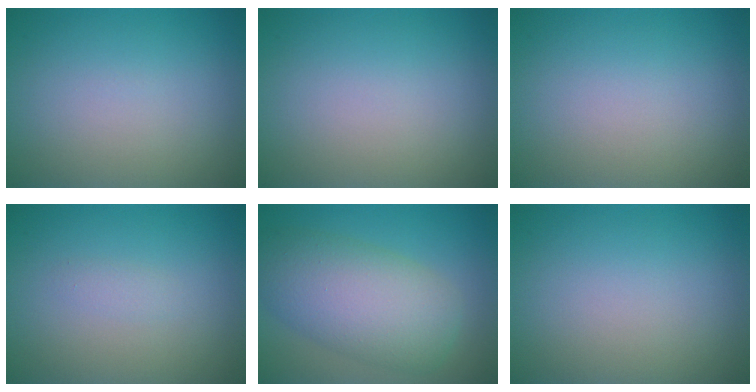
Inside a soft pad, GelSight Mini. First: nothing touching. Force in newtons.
{"total": 0.0}
{"total": 0.0}
{"total": 0.8, "press": 0.8, "slide": 0.0}
{"total": 7.9, "press": 7.9, "slide": 0.2}
{"total": 0.0}